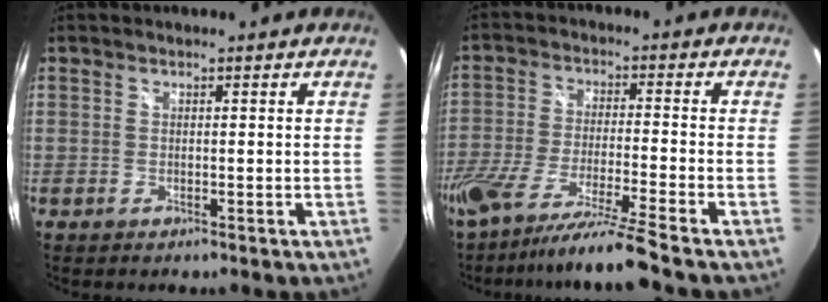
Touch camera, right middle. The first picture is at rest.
{"total": 13.6, "force": [-11.5, -2.0, 7.1], "torque": [-0.141, -0.040, -0.201]}